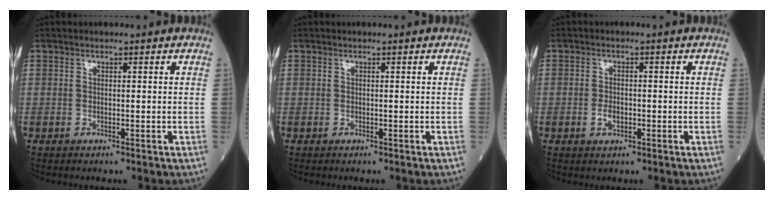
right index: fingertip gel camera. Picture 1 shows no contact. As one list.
[{"total": 0.0}, {"total": 2.0, "force": [-0.7, 1.2, 1.5], "torque": [-0.029, 0.002, -0.009]}]